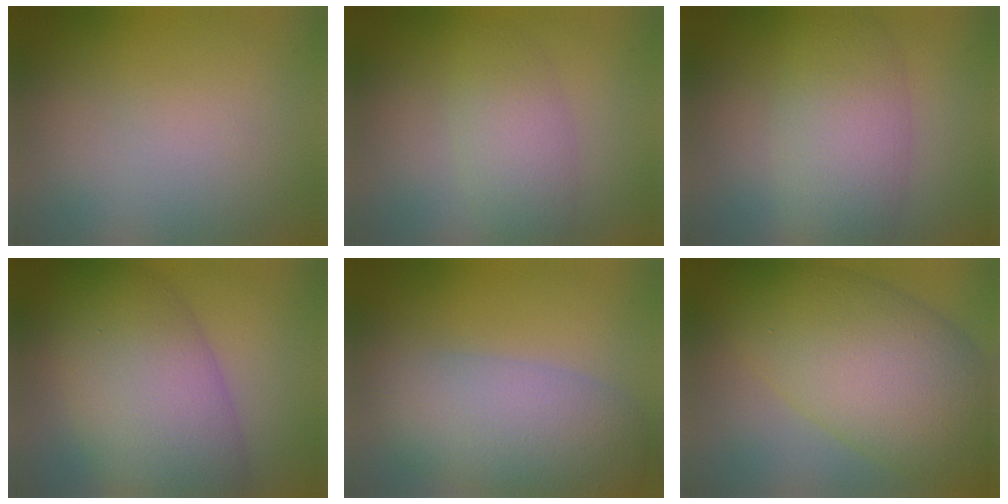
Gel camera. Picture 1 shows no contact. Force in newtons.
{"total": 3.3, "press": 3.3, "slide": 0.1}
{"total": 5.8, "press": 5.8, "slide": 0.3}
{"total": 10.3, "press": 10.3, "slide": 0.2}
{"total": 6.8, "press": 6.8, "slide": 0.3}
{"total": 11.8, "press": 11.8, "slide": 0.6}